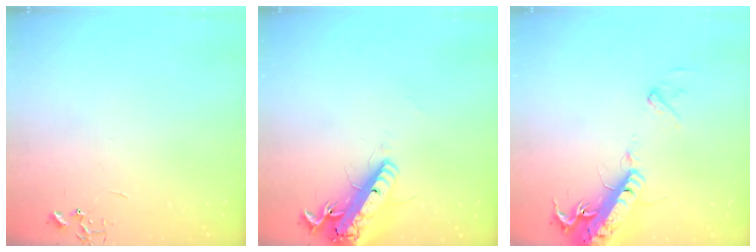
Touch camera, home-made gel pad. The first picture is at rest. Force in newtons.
{"total": 17.6, "press": 17.3, "slide": 3.4}
{"total": 18.9, "press": 18.5, "slide": 3.9}